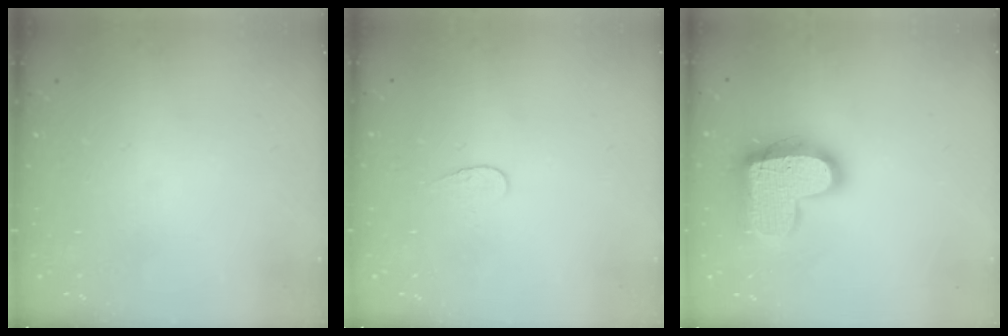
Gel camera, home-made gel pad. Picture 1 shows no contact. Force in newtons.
{"total": 4.3, "press": 4.3, "slide": 0.3}
{"total": 17.2, "press": 17.1, "slide": 1.3}